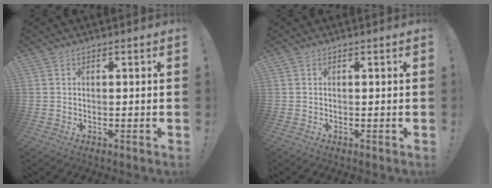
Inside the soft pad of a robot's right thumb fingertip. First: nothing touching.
{"total": 0.0}